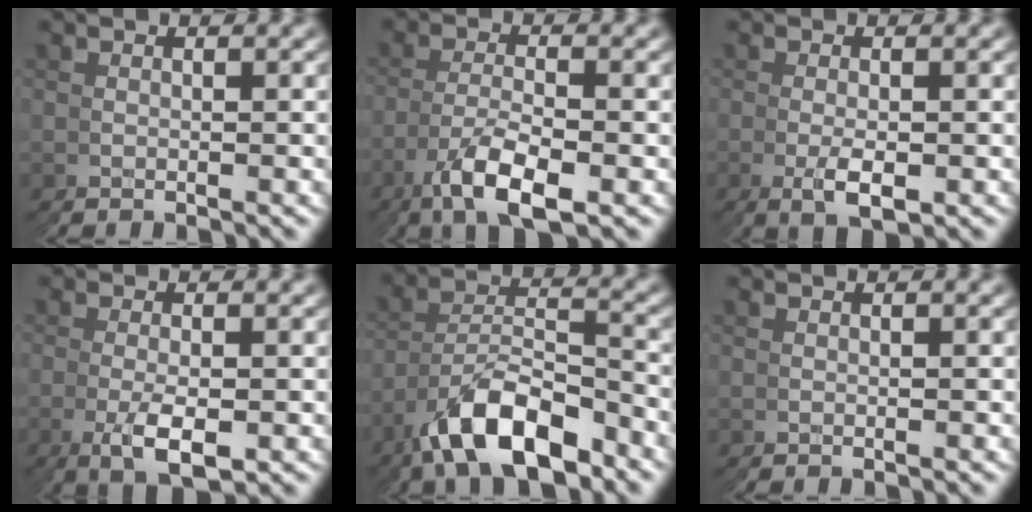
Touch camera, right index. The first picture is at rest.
{"total": 4.0, "force": [-1.8, 0.8, 3.5], "torque": [-0.068, 0.005, -0.034]}
{"total": 3.2, "force": [-0.2, -0.2, 3.1], "torque": [-0.045, 0.007, -0.007]}
{"total": 4.3, "force": [-1.0, 0.4, 4.2], "torque": [-0.072, 0.002, -0.019]}
{"total": 6.8, "force": [-3.7, 3.2, 4.7], "torque": [-0.087, -0.003, -0.061]}
{"total": 1.7, "force": [0.1, -1.7, -0.5], "torque": [0.019, -0.004, 0.009]}